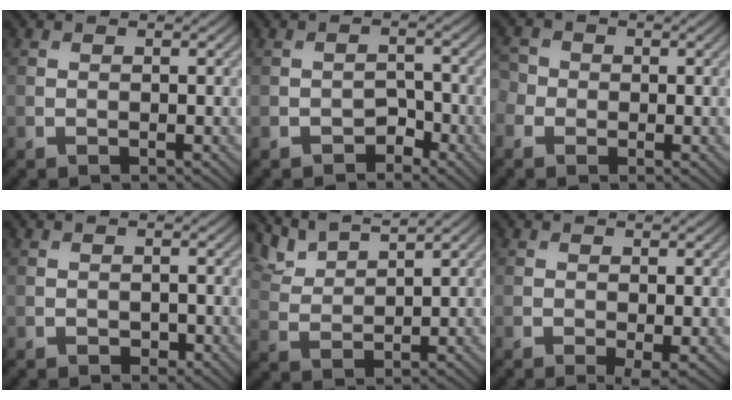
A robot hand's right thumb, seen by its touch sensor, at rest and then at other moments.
{"total": 2.3, "force": [-1.6, 1.2, 1.0], "torque": [-0.013, 0.009, -0.029]}
{"total": 2.6, "force": [-1.0, 2.2, 0.9], "torque": [-0.029, -0.002, -0.028]}
{"total": 1.0, "force": [-0.6, 0.6, 0.5], "torque": [-0.005, -0.003, -0.010]}
{"total": 4.9, "force": [4.3, 0.9, 2.0], "torque": [-0.060, 0.005, 0.094]}
{"total": 1.3, "force": [-0.4, 0.3, 1.2], "torque": [-0.020, -0.008, -0.008]}